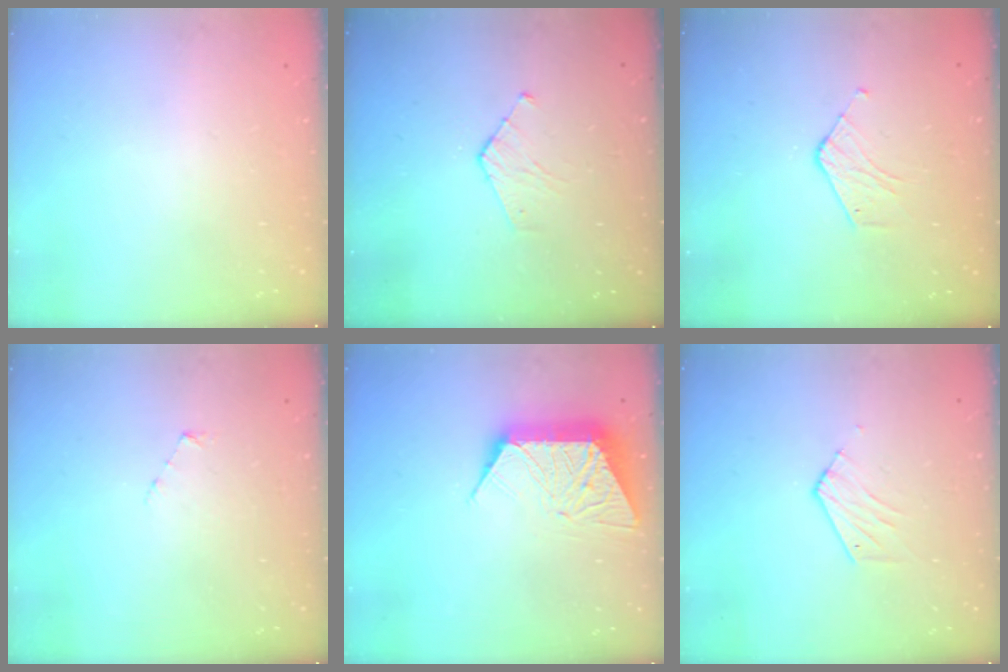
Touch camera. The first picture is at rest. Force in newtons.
{"total": 2.8, "press": 2.8, "slide": 0.3}
{"total": 4.4, "press": 4.4, "slide": 0.3}
{"total": 2.5, "press": 2.5, "slide": 0.2}
{"total": 11.3, "press": 11.3, "slide": 0.5}
{"total": 4.0, "press": 3.9, "slide": 0.3}